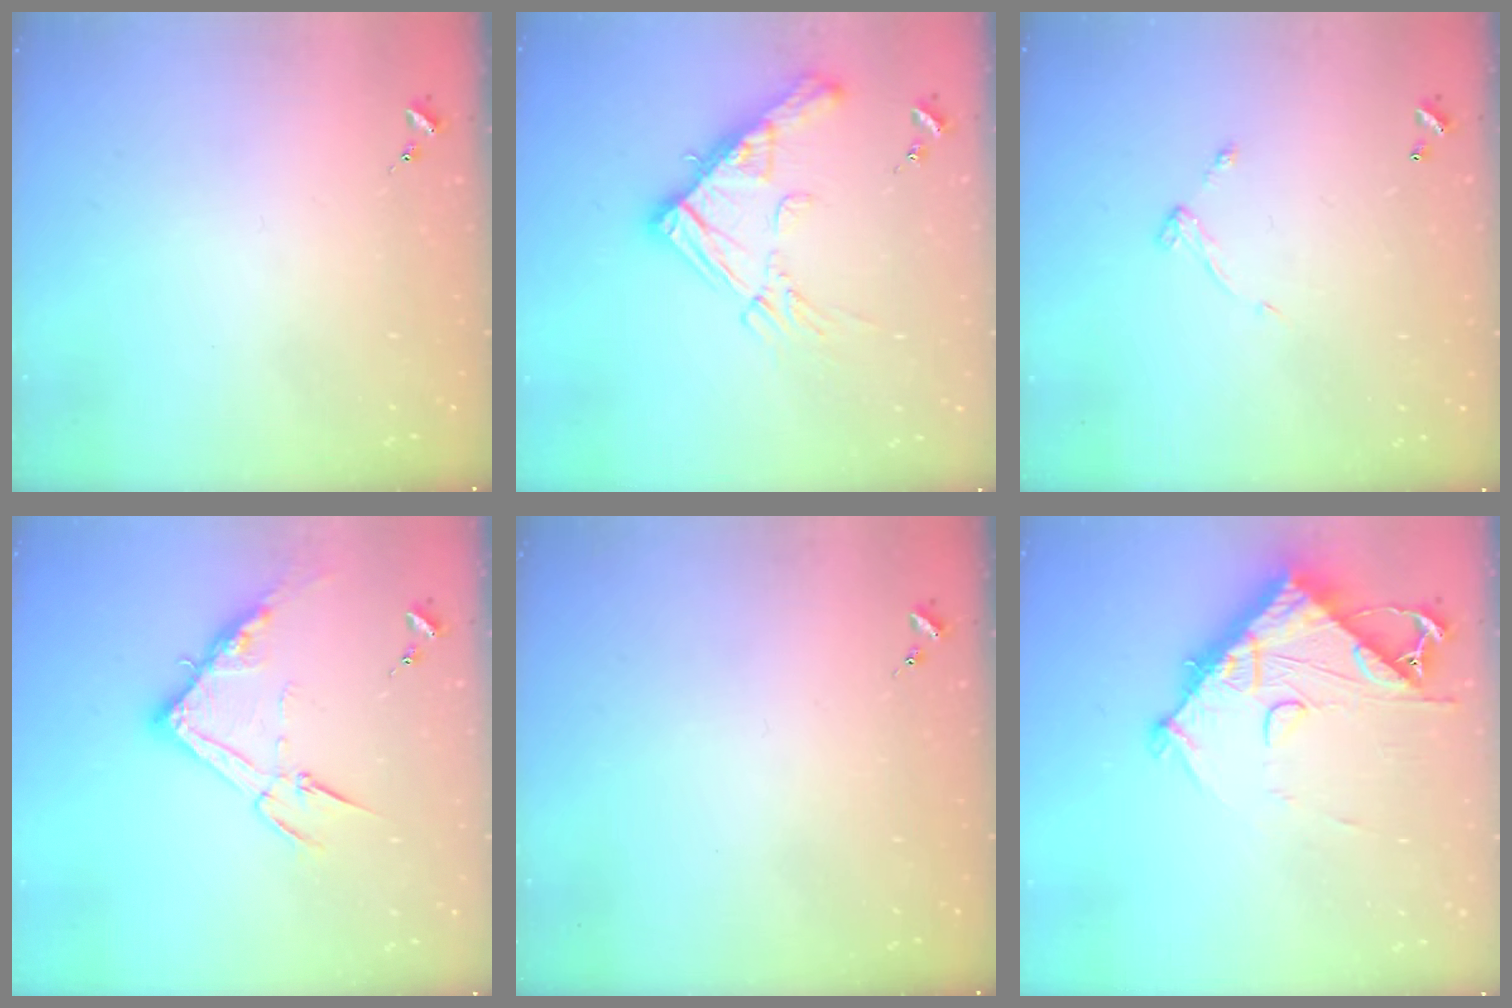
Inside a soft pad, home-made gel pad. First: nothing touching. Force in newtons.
{"total": 17.3, "press": 17.2, "slide": 1.7}
{"total": 5.4, "press": 5.4, "slide": 0.4}
{"total": 13.9, "press": 13.8, "slide": 0.9}
{"total": 0.0}
{"total": 13.1, "press": 13.0, "slide": 1.0}